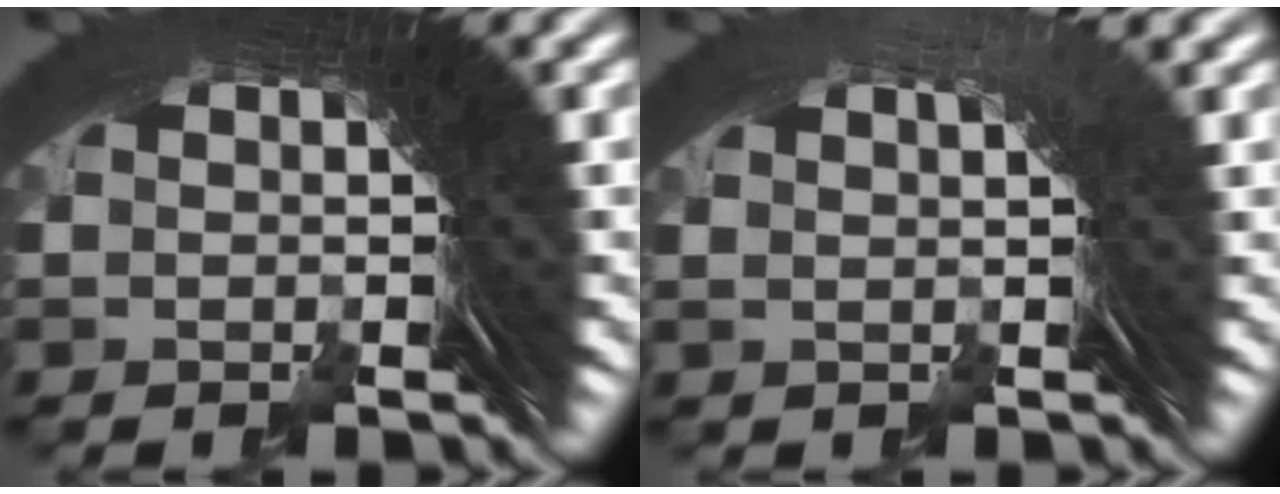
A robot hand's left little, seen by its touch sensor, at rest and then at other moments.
{"total": 1.9, "force": [0.8, -0.8, 1.5], "torque": [-0.001, 0.022, 0.011]}